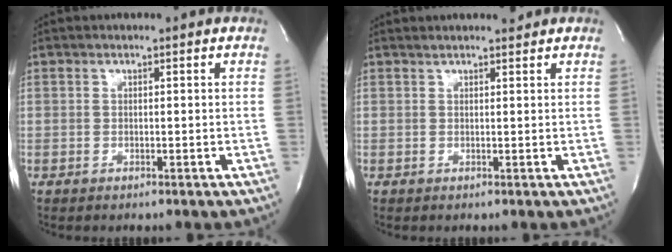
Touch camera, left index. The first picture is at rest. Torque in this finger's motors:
{"motor_torque": [0.00, 0.00, 0.00, 0.00]}